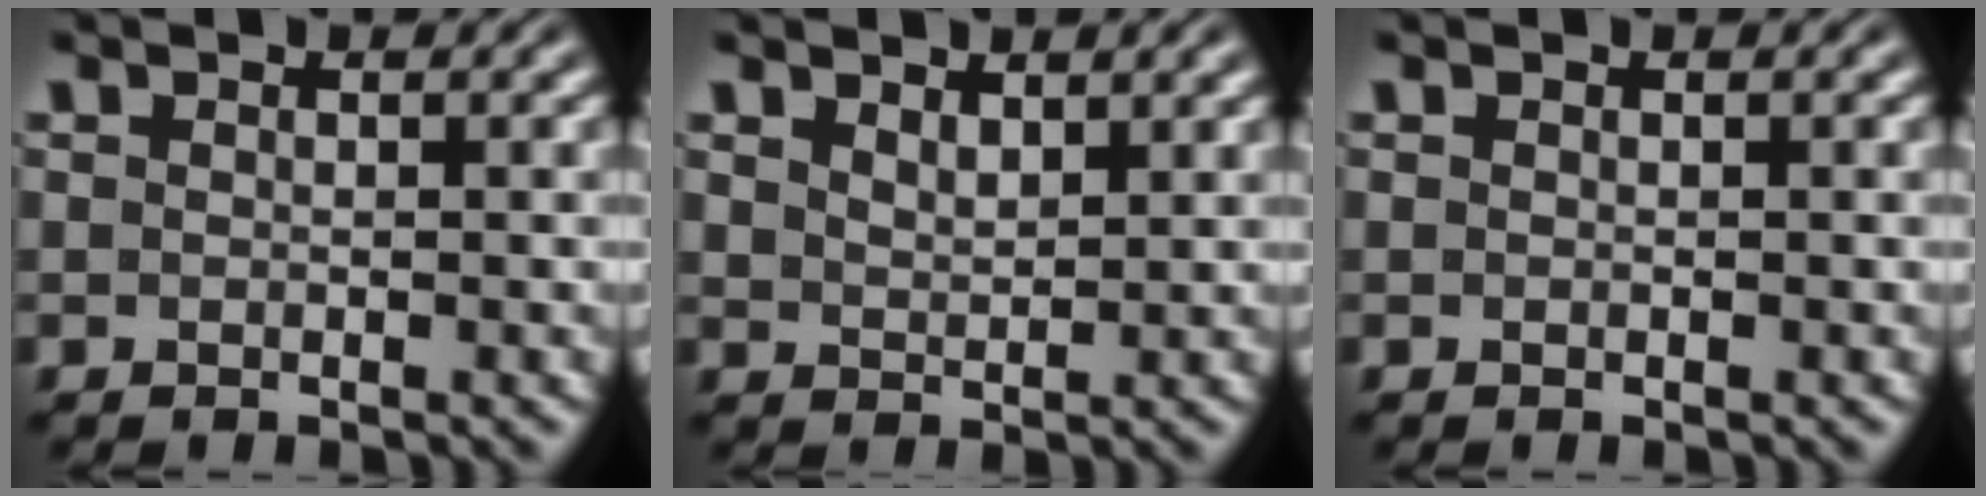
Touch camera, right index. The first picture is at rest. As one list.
[{"total": 1.8, "force": [1.8, -0.5, 0.3], "torque": [0.002, -0.009, 0.043]}, {"total": 0.0}]